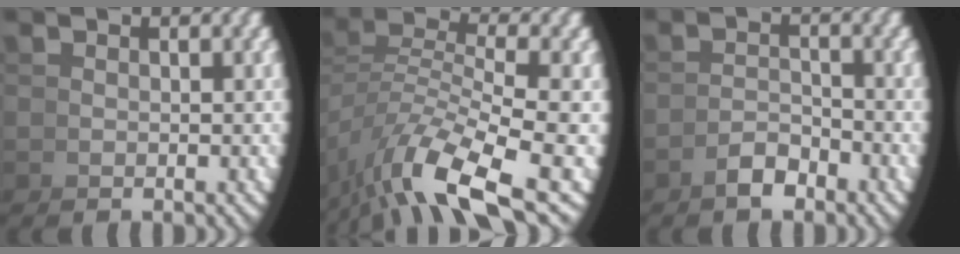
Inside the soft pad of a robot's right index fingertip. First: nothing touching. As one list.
[{"total": 6.4, "force": [-2.5, 2.4, 5.3], "torque": [-0.104, -0.024, -0.022]}, {"total": 2.2, "force": [-2.1, -0.3, 0.5], "torque": [0.014, 0.007, -0.039]}]